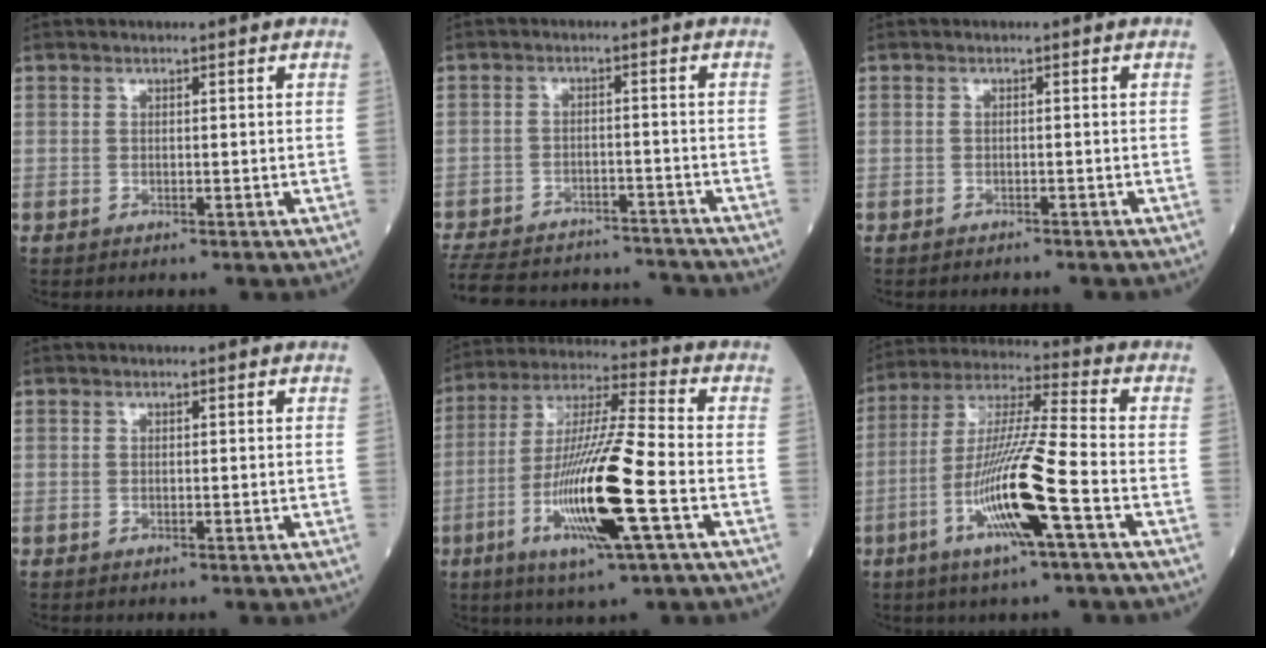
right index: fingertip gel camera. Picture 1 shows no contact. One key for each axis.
{"total": 19.6, "fx": -18.2, "fy": 4.6, "fz": 5.5, "tx": -0.144, "ty": -0.006, "tz": -0.254}
{"total": 1.5, "fx": -1.5, "fy": 0.2, "fz": 0.2, "tx": -0.004, "ty": -0.001, "tz": -0.018}
{"total": 0.0}
{"total": 17.6, "fx": -5.3, "fy": 0.8, "fz": 16.8, "tx": -0.335, "ty": -0.016, "tz": -0.098}
{"total": 14.8, "fx": -5.4, "fy": -0.1, "fz": 13.8, "tx": -0.278, "ty": -0.009, "tz": -0.106}